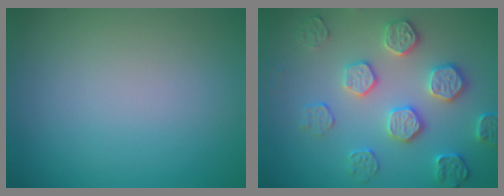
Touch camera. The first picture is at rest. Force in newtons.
{"total": 3.9, "press": 3.6, "slide": 1.7}